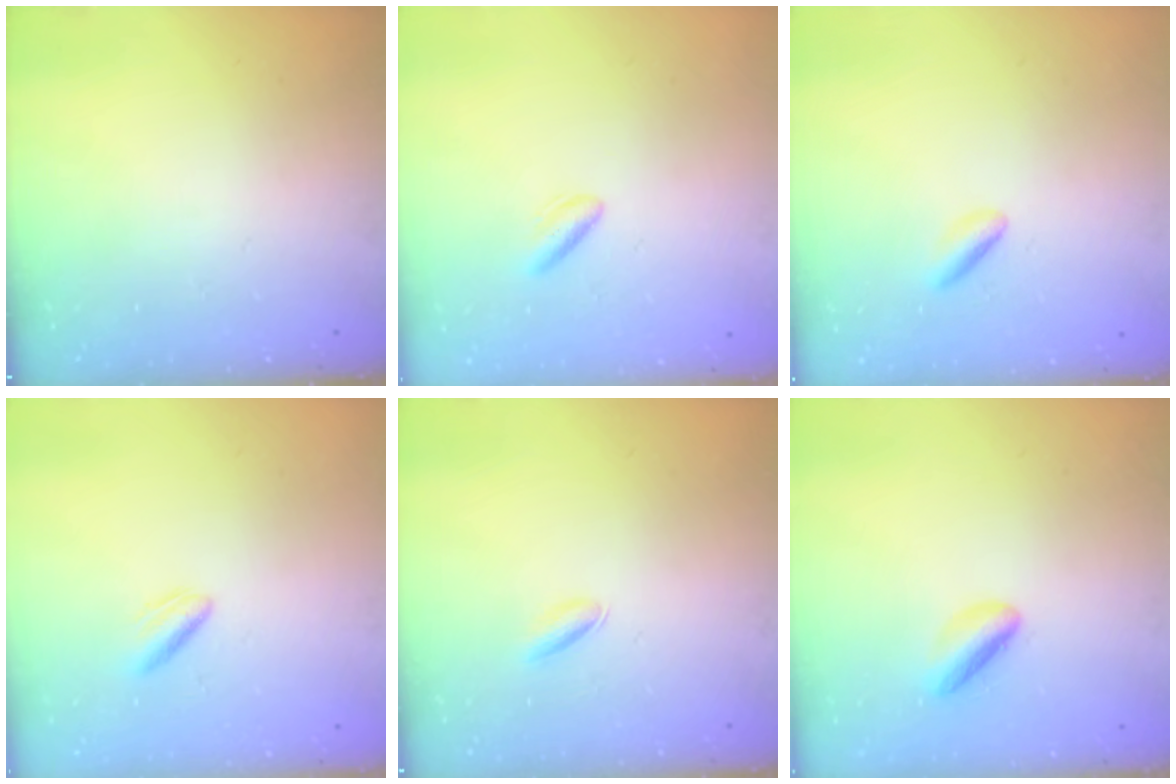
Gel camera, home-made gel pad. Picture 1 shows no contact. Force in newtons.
{"total": 2.6, "press": 2.3, "slide": 1.4}
{"total": 1.5, "press": 1.3, "slide": 0.8}
{"total": 2.3, "press": 2.1, "slide": 1.0}
{"total": 2.6, "press": 2.5, "slide": 0.6}
{"total": 3.5, "press": 3.5, "slide": 0.2}